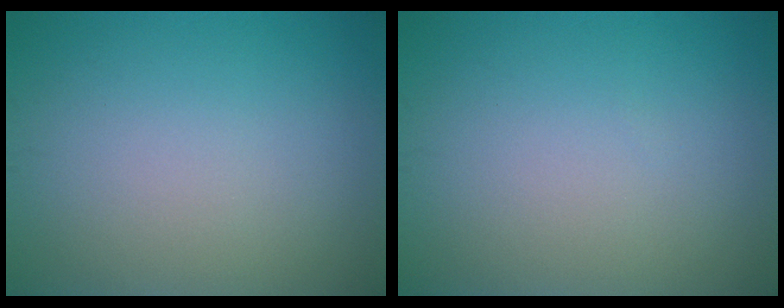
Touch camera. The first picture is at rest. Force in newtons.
{"total": 0.0}